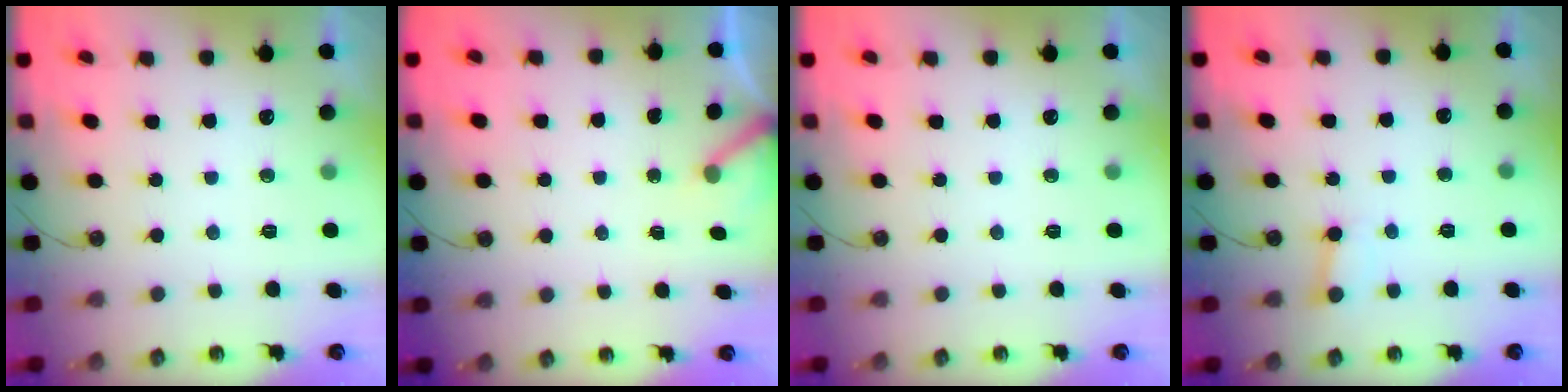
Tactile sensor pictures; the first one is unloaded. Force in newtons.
{"total": 2.8, "press": 2.8, "slide": 0.3}
{"total": 0.0}
{"total": 2.3, "press": 2.3, "slide": 0.2}